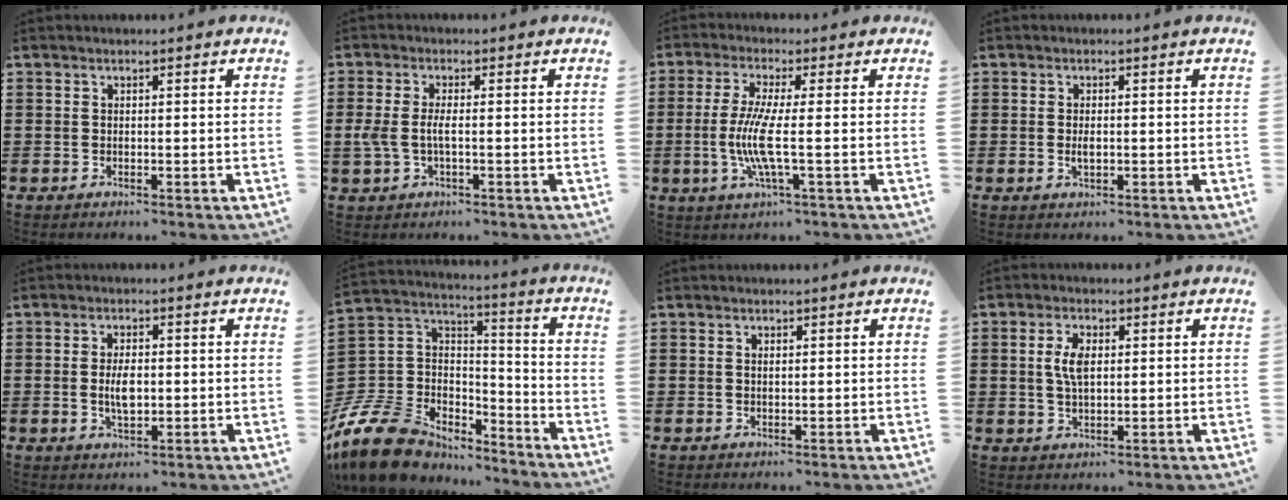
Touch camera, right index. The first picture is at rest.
{"total": 3.2, "force": [-0.6, 1.2, 2.9], "torque": [-0.083, -0.011, -0.020]}
{"total": 7.5, "force": [-1.1, 0.4, 7.4], "torque": [-0.166, -0.024, -0.030]}
{"total": 1.6, "force": [-0.1, 0.7, 1.4], "torque": [-0.027, 0.002, -0.002]}
{"total": 3.9, "force": [-0.2, 1.7, 3.5], "torque": [-0.067, 0.001, -0.003]}
{"total": 13.2, "force": [-10.5, 6.6, 4.6], "torque": [-0.133, 0.026, -0.202]}
{"total": 0.7, "force": [0.2, 0.3, 0.6], "torque": [-0.013, 0.001, 0.003]}
{"total": 4.7, "force": [0.8, 2.2, 4.0], "torque": [-0.084, 0.010, 0.011]}